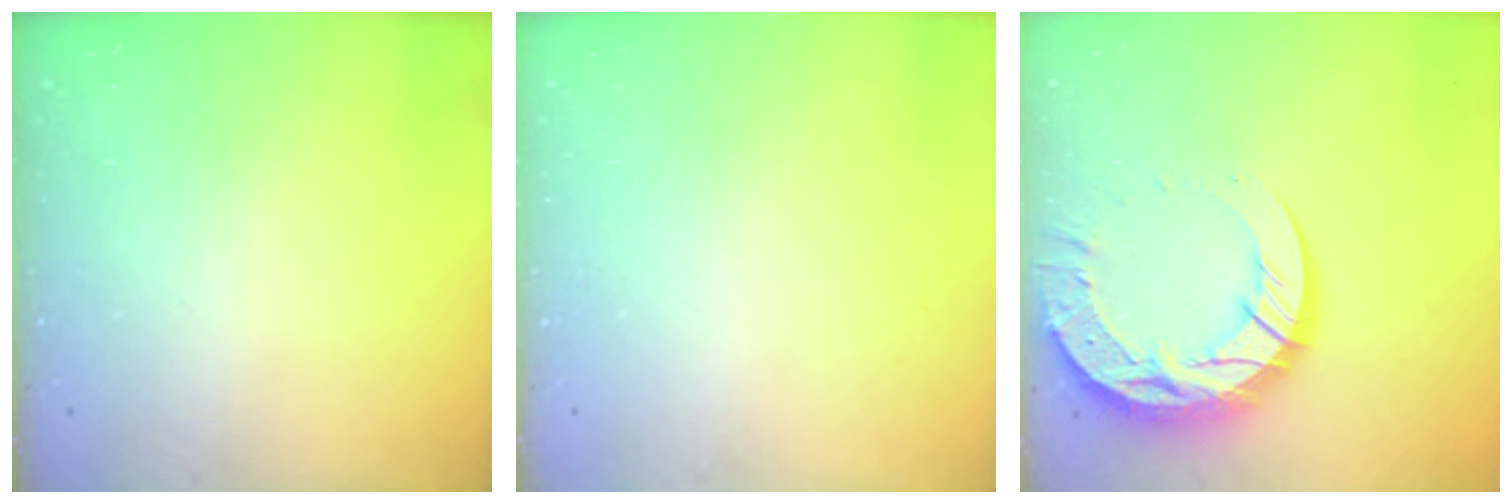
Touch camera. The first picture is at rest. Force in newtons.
{"total": 0.0}
{"total": 18.7, "press": 18.6, "slide": 1.8}